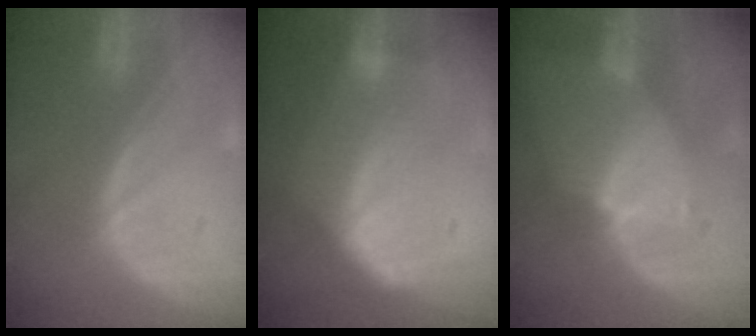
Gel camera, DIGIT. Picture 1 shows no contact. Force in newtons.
{"total": 7.4, "press": 6.4, "slide": 3.8}
{"total": 6.6, "press": 5.8, "slide": 3.0}